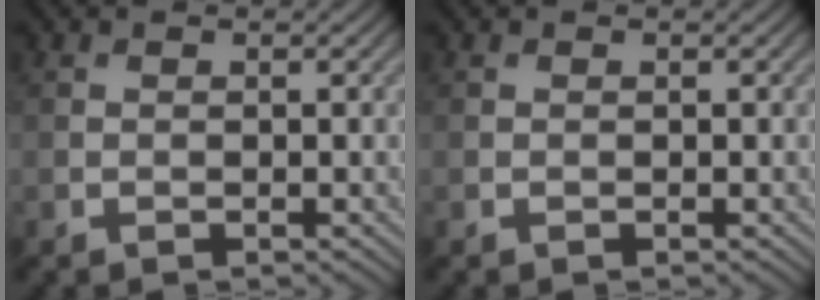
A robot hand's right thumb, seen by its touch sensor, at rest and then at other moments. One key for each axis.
{"total": 0.0}